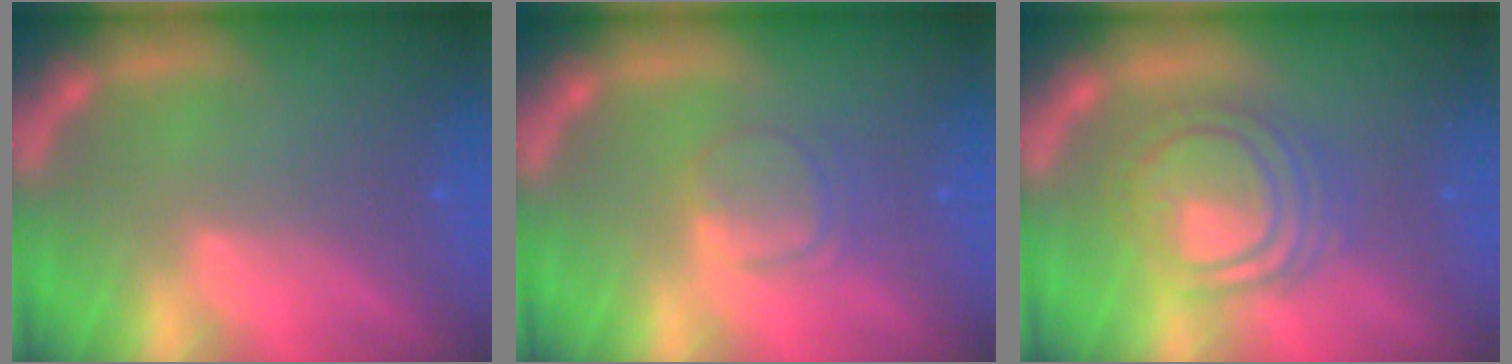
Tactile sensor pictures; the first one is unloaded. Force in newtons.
{"total": 3.0}
{"total": 7.6}